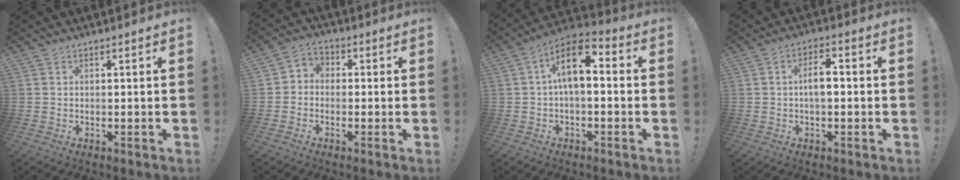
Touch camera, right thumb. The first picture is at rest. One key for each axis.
{"total": 4.2, "fx": -2.3, "fy": 3.2, "fz": 1.3, "tx": -0.032, "ty": 0.018, "tz": -0.042}
{"total": 11.3, "fx": 1.6, "fy": 5.4, "fz": 9.8, "tx": -0.161, "ty": 0.005, "tz": 0.028}
{"total": 5.8, "fx": -0.3, "fy": 2.4, "fz": 5.3, "tx": -0.098, "ty": 0.008, "tz": -0.009}